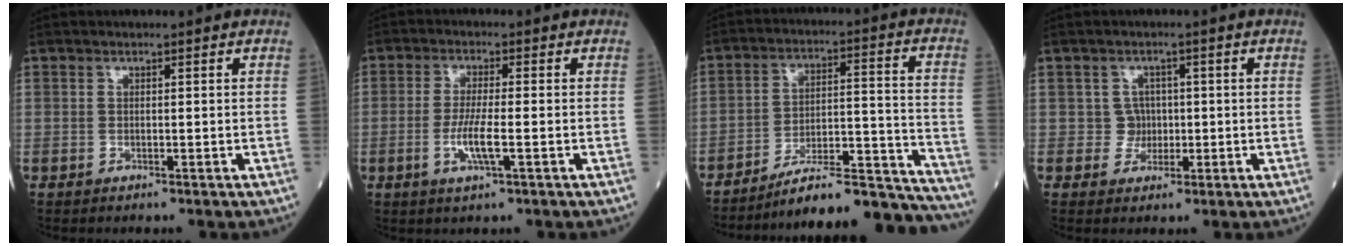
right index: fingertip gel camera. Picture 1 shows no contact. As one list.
[{"total": 5.1, "force": [-1.4, 0.2, 4.8], "torque": [-0.099, -0.009, -0.027]}, {"total": 20.9, "force": [-19.8, 1.3, 6.4], "torque": [-0.056, 0.032, -0.289]}, {"total": 2.4, "force": [-0.1, 2.4, 0.1], "torque": [0.007, 0.007, -0.003]}]